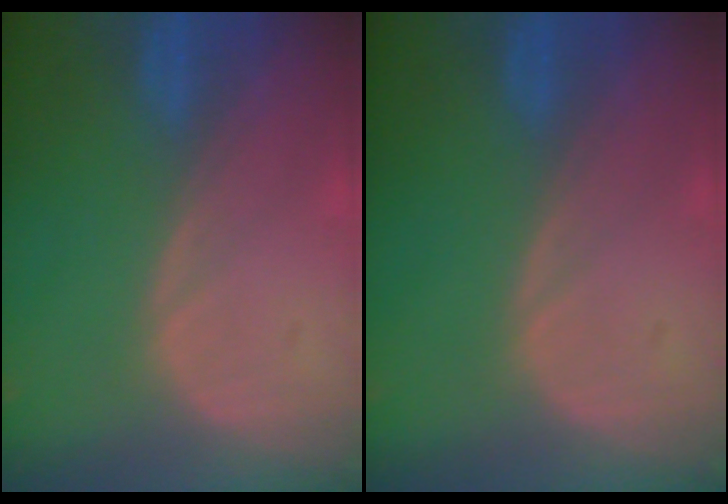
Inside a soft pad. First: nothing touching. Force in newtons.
{"total": 0.0}